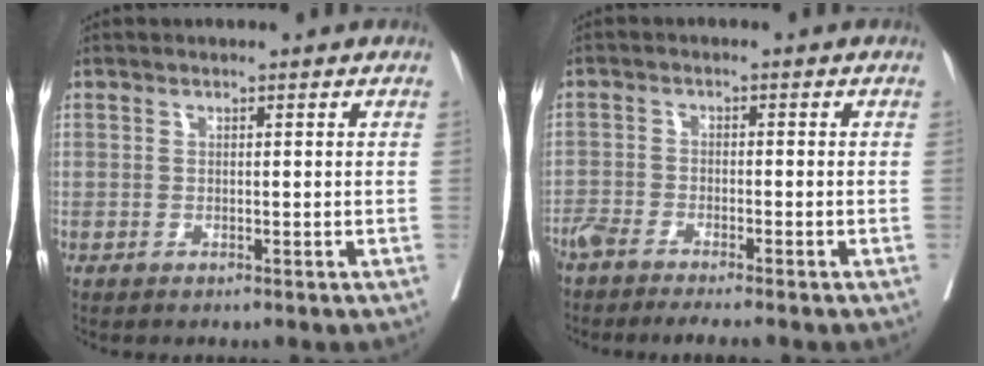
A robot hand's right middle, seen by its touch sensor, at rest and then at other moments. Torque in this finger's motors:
{"motor_torque": [0.15, -0.15, 0.09, 0.05]}